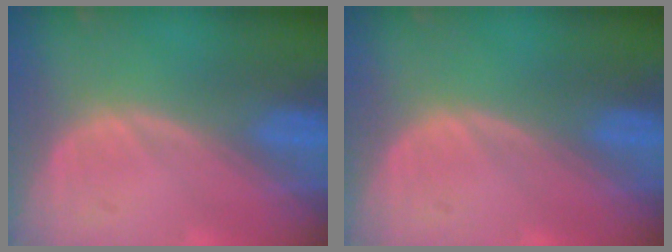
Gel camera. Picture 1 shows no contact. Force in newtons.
{"total": 0.0}